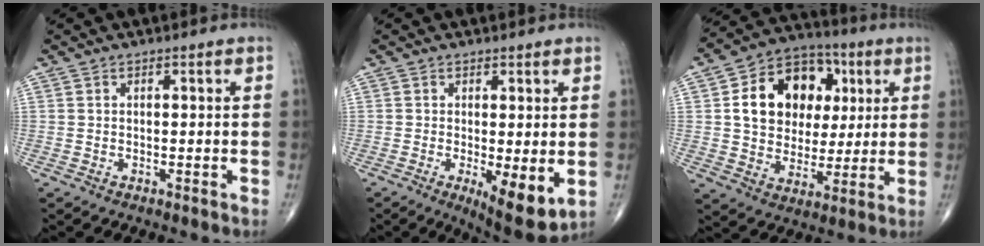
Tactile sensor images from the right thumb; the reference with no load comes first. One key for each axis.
{"total": 8.1, "fx": -1.5, "fy": 2.6, "fz": 7.5, "tx": -0.110, "ty": -0.025, "tz": -0.018}
{"total": 17.4, "fx": 4.0, "fy": 13.3, "fz": 10.4, "tx": -0.136, "ty": 0.009, "tz": 0.066}